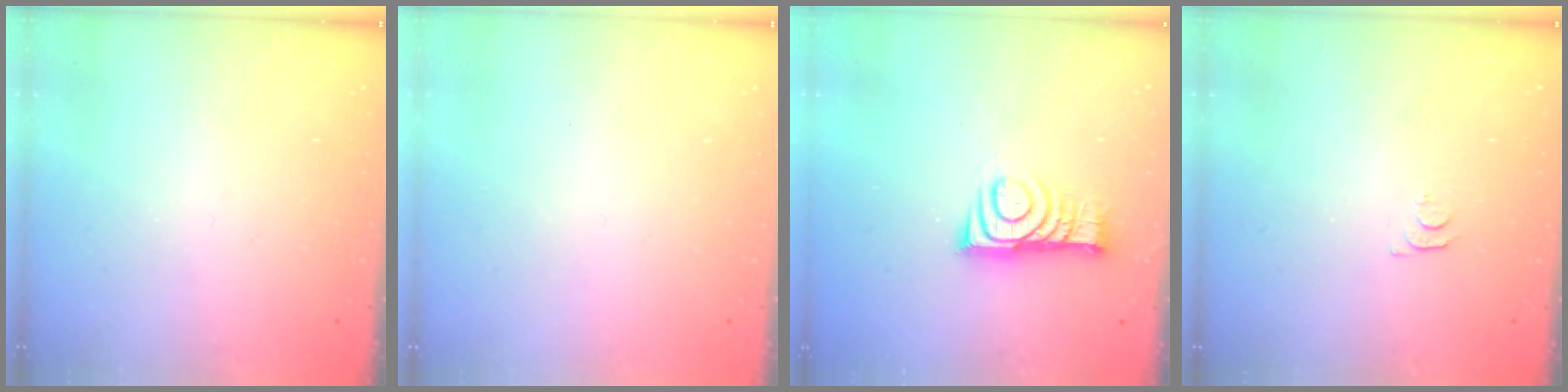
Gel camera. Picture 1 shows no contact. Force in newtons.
{"total": 1.6, "press": 1.6, "slide": 0.1}
{"total": 9.6, "press": 9.6, "slide": 0.1}
{"total": 3.4, "press": 3.4, "slide": 0.5}